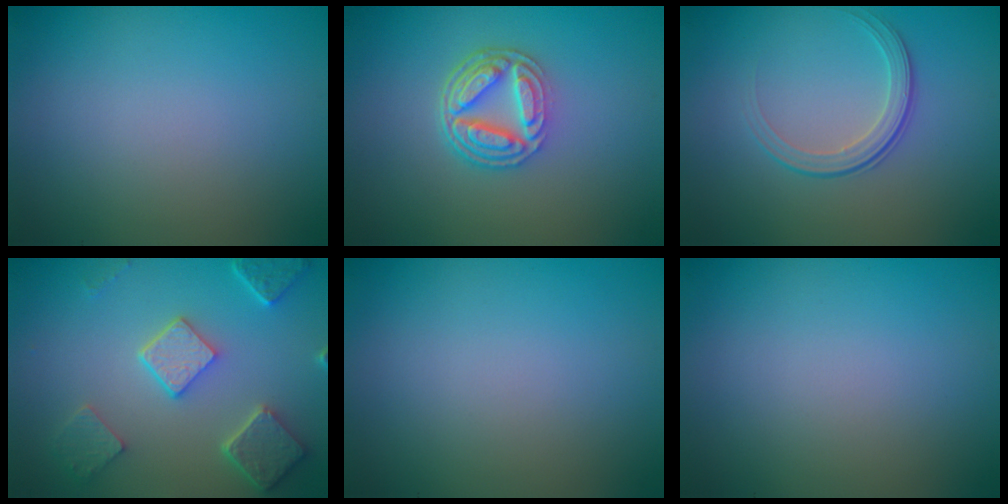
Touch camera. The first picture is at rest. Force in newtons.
{"total": 5.0, "press": 3.7, "slide": 3.4}
{"total": 2.1, "press": 1.5, "slide": 1.5}
{"total": 5.0, "press": 3.9, "slide": 3.1}
{"total": 0.0}
{"total": 0.0}